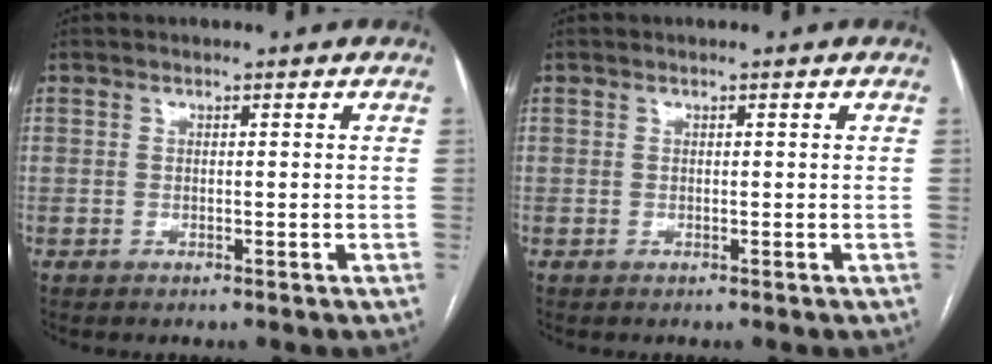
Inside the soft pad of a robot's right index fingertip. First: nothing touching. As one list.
[{"total": 0.0}]